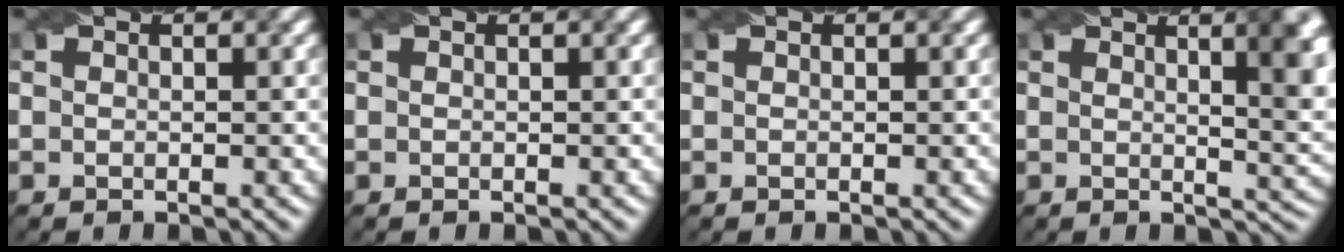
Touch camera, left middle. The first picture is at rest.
{"total": 0.0}
{"total": 0.0}
{"total": 8.4, "force": [2.8, 3.3, 7.2], "torque": [-0.033, 0.017, 0.029]}